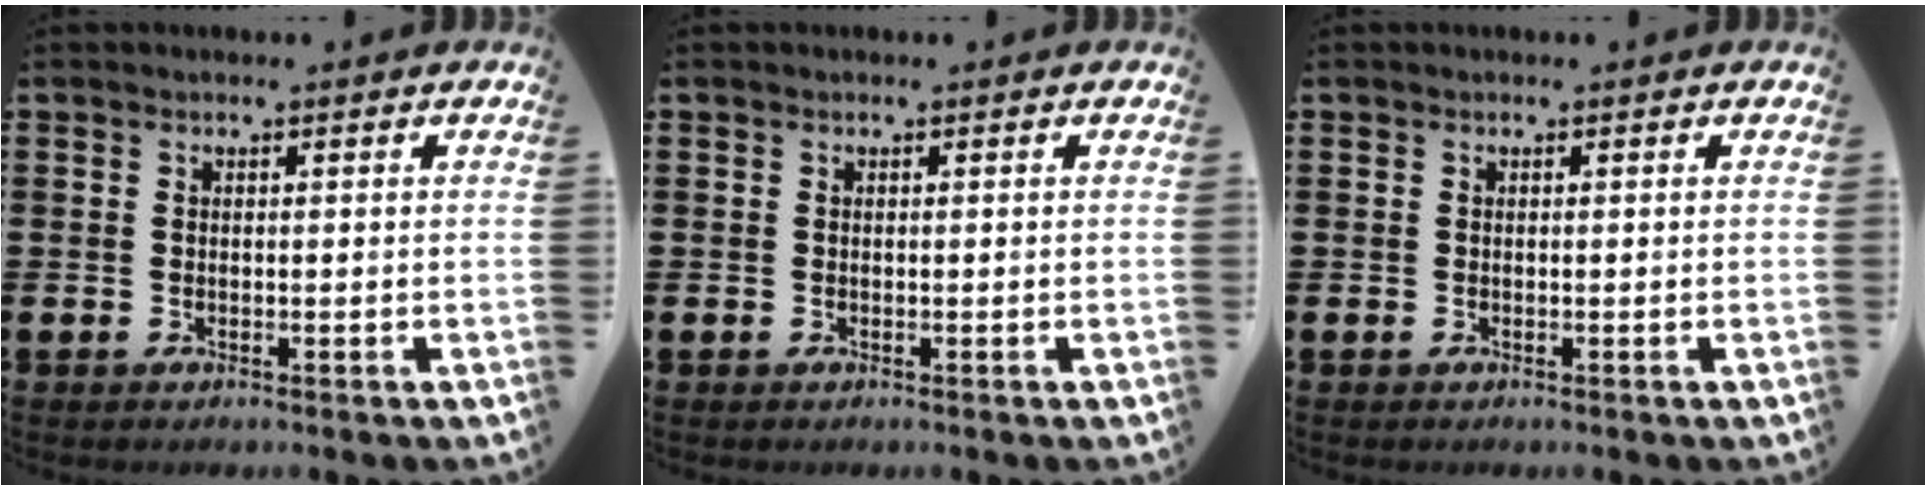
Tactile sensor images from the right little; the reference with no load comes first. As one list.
[{"total": 0.0}, {"total": 0.0}]